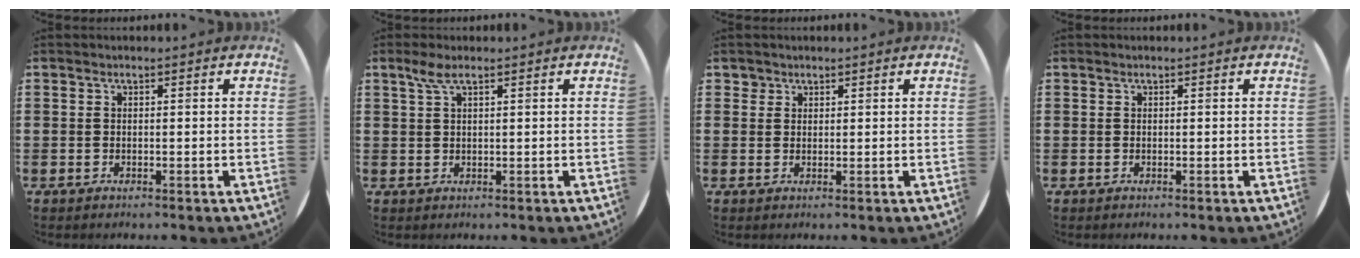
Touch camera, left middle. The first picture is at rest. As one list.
[{"total": 2.3, "force": [1.4, 0.5, 1.8], "torque": [-0.038, 0.005, 0.024]}, {"total": 1.5, "force": [1.2, 0.8, 0.1], "torque": [0.005, -0.001, 0.024]}, {"total": 0.0}]